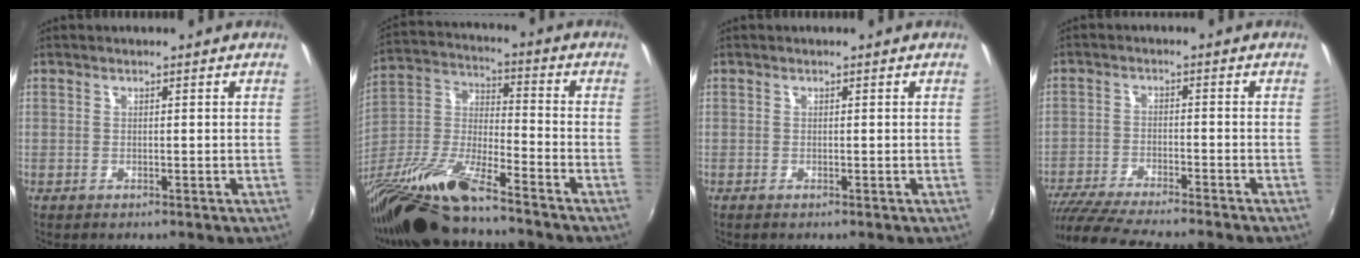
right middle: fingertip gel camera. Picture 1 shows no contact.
{"total": 17.0, "force": [-13.2, 2.6, 10.3], "torque": [-0.214, -0.024, -0.263]}
{"total": 0.0}
{"total": 13.7, "force": [-12.1, 0.4, 6.4], "torque": [-0.139, -0.030, -0.200]}